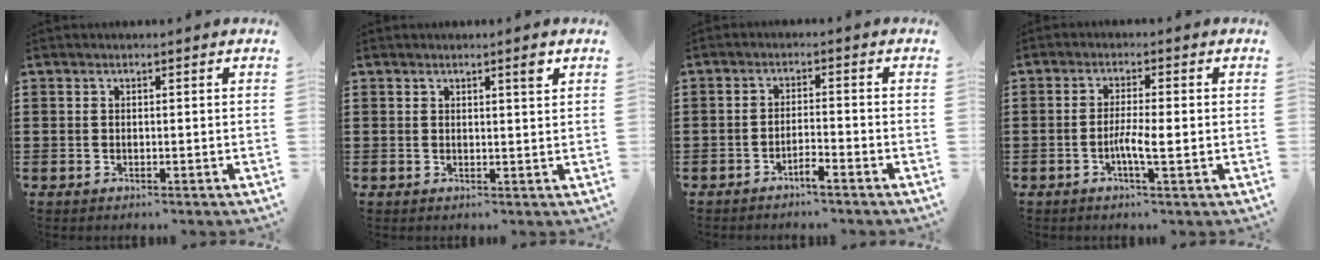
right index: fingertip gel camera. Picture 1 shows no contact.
{"total": 2.3, "force": [1.5, 0.1, 1.7], "torque": [-0.027, -0.001, 0.023]}
{"total": 2.3, "force": [-2.1, -0.3, 1.0], "torque": [-0.021, -0.003, -0.039]}
{"total": 4.2, "force": [-1.1, 0.6, 4.0], "torque": [-0.076, -0.003, -0.024]}